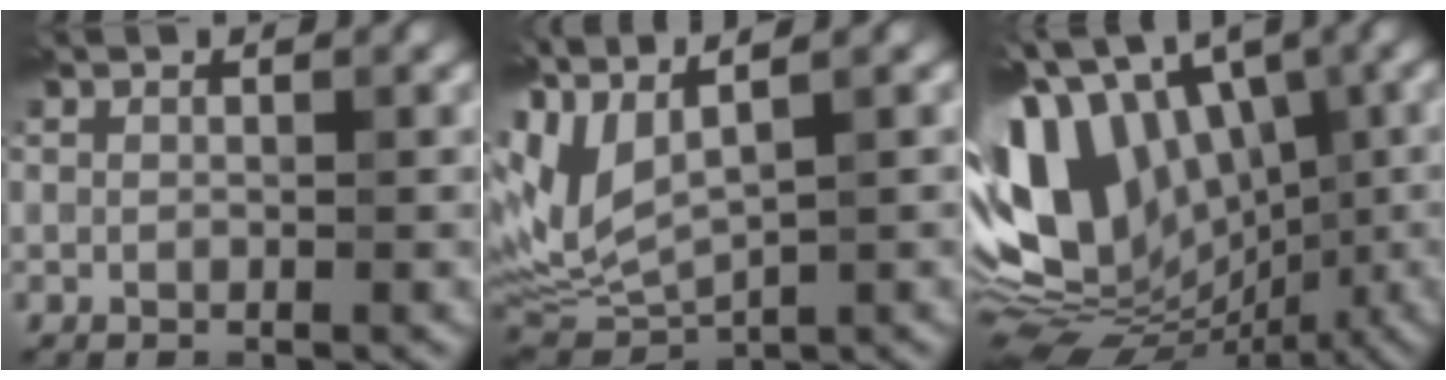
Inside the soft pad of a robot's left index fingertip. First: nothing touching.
{"total": 8.3, "force": [2.9, 3.5, 7.0], "torque": [-0.185, 0.010, 0.066]}
{"total": 16.2, "force": [-0.9, 10.3, 12.4], "torque": [-0.216, 0.023, -0.016]}